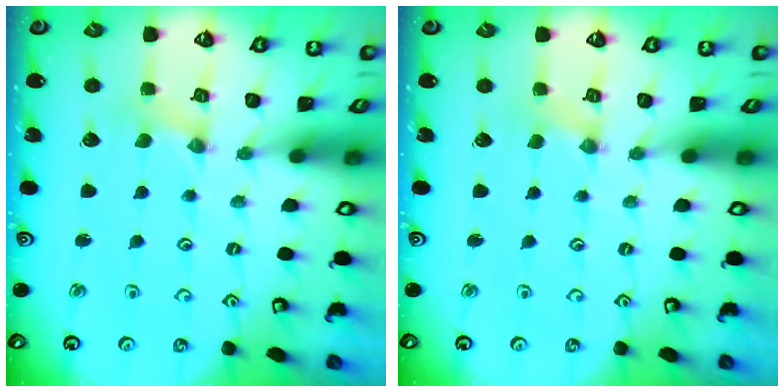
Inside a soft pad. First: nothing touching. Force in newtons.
{"total": 0.0}